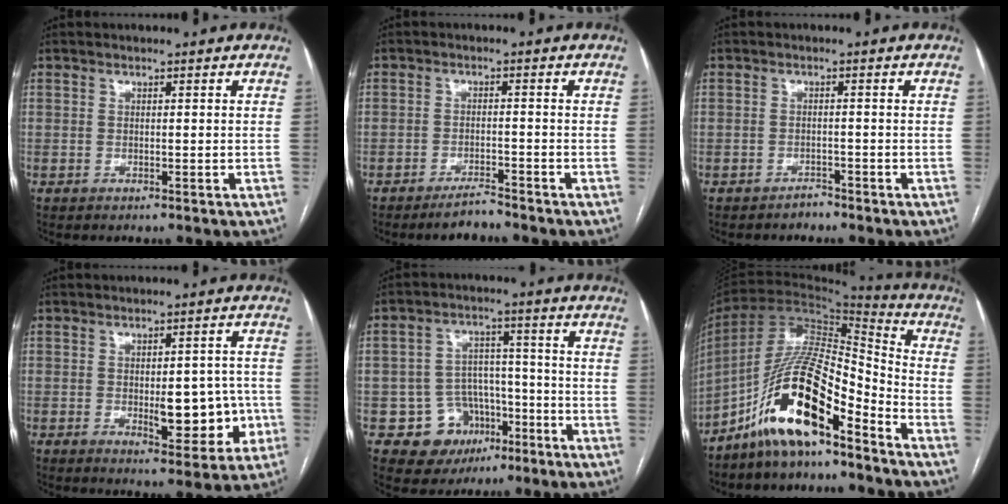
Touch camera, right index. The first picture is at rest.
{"total": 2.9, "force": [-2.8, 0.6, 0.7], "torque": [-0.008, -0.004, -0.047]}
{"total": 1.4, "force": [-1.3, 0.6, 0.0], "torque": [0.001, 0.001, -0.022]}
{"total": 9.1, "force": [-1.8, 4.0, 7.9], "torque": [-0.089, 0.010, -0.013]}
{"total": 8.9, "force": [-4.0, 7.7, 2.0], "torque": [-0.019, 0.027, -0.051]}
{"total": 15.6, "force": [-9.9, 3.9, 11.5], "torque": [-0.219, 0.023, -0.176]}